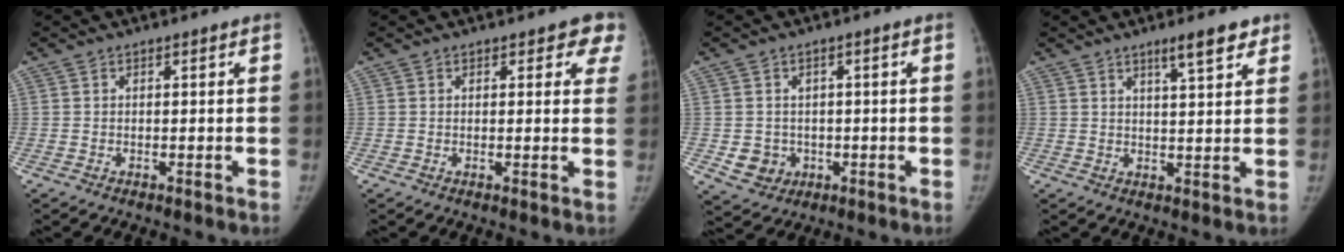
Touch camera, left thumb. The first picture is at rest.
{"total": 4.6, "force": [3.1, 2.4, 2.5], "torque": [0.013, -0.008, 0.021]}
{"total": 5.4, "force": [-0.9, 5.0, 1.7], "torque": [-0.002, 0.005, 0.000]}
{"total": 5.7, "force": [3.8, 1.0, 4.1], "torque": [-0.052, -0.024, 0.058]}